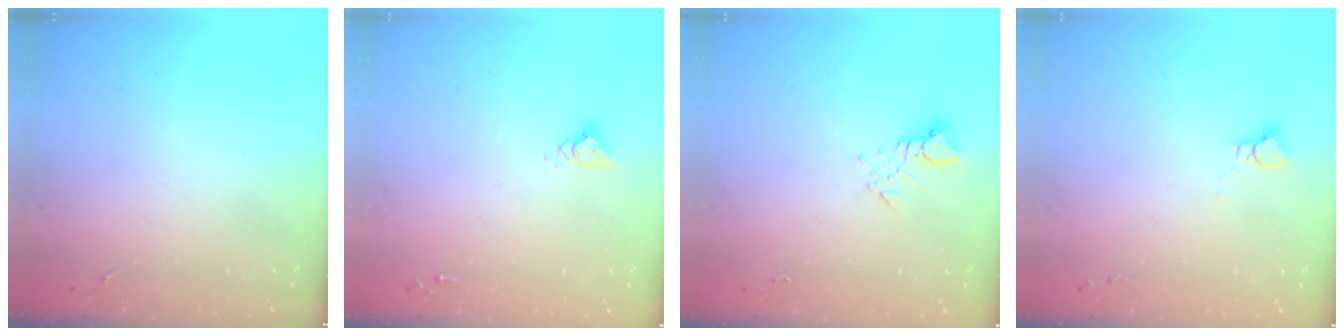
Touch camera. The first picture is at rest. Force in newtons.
{"total": 4.8, "press": 4.8, "slide": 0.3}
{"total": 3.8, "press": 3.8, "slide": 0.2}
{"total": 3.2, "press": 3.2, "slide": 0.2}